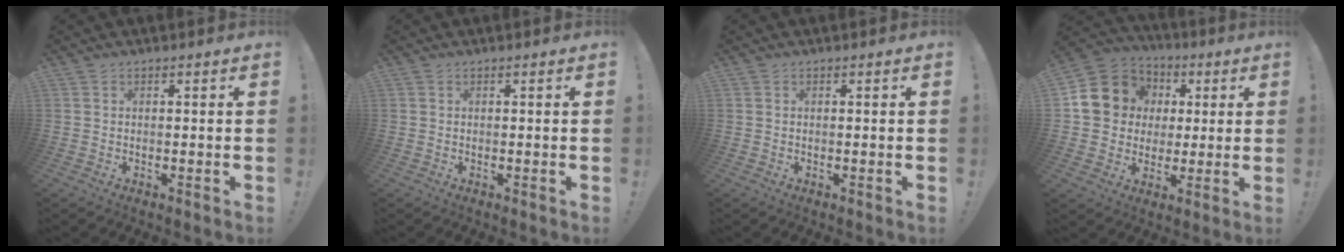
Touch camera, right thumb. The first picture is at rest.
{"total": 0.0}
{"total": 0.0}
{"total": 14.9, "force": [3.3, 13.5, 5.3], "torque": [-0.079, -0.002, 0.083]}